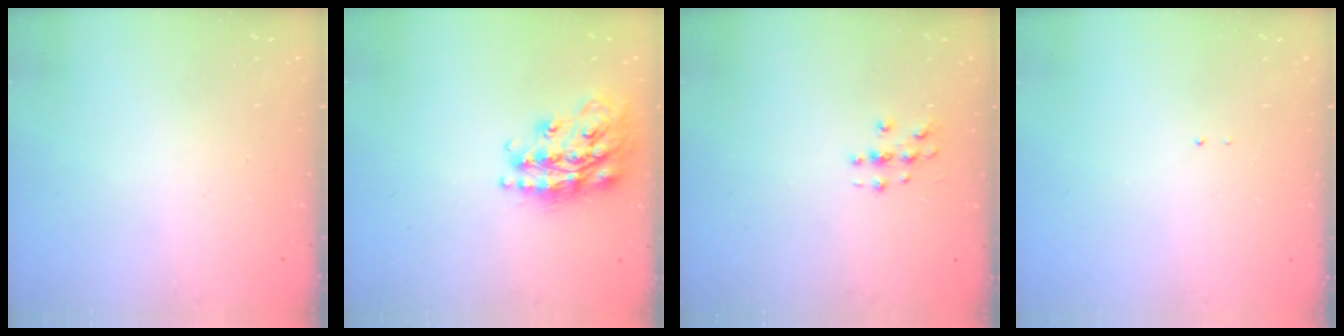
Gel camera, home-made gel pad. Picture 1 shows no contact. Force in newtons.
{"total": 18.0, "press": 17.9, "slide": 1.6}
{"total": 2.8, "press": 2.8, "slide": 0.3}
{"total": 0.7, "press": 0.7, "slide": 0.1}